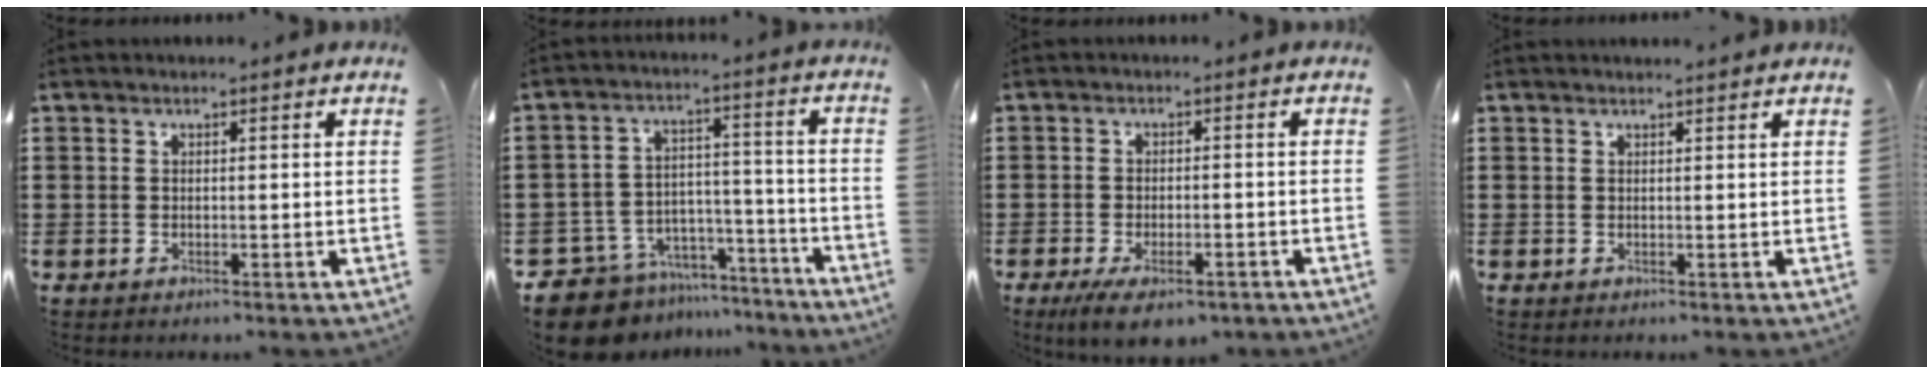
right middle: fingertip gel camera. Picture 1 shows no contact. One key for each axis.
{"total": 10.1, "fx": -9.3, "fy": 3.6, "fz": 1.8, "tx": -0.048, "ty": 0.028, "tz": -0.179}
{"total": 4.2, "fx": -3.0, "fy": 1.2, "fz": 2.7, "tx": -0.063, "ty": -0.008, "tz": -0.060}
{"total": 0.7, "fx": 0.7, "fy": -0.1, "fz": 0.1, "tx": -0.004, "ty": 0.000, "tz": 0.014}